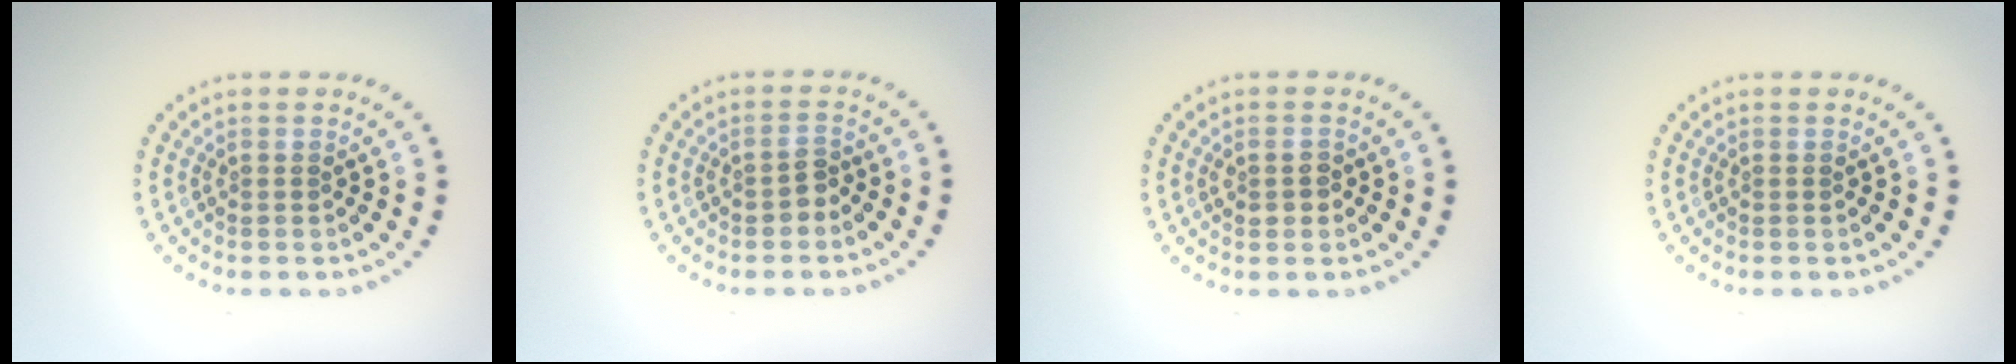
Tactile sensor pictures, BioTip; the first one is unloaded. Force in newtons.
{"total": 1.2, "press": 1.1, "slide": 0.4}
{"total": 1.5, "press": 1.5, "slide": 0.0}
{"total": 0.0}